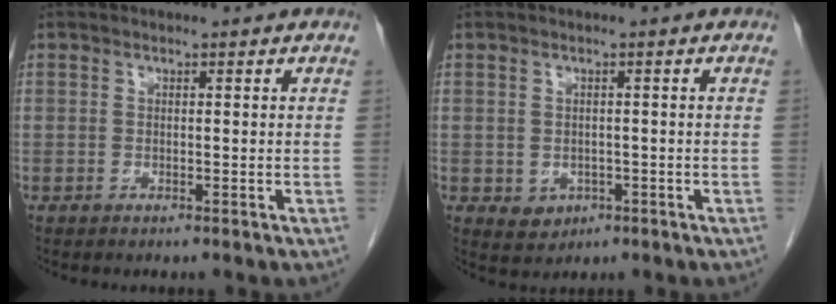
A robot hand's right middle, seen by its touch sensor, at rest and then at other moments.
{"total": 2.6, "force": [-0.7, 2.3, 1.1], "torque": [-0.014, 0.002, 0.002]}